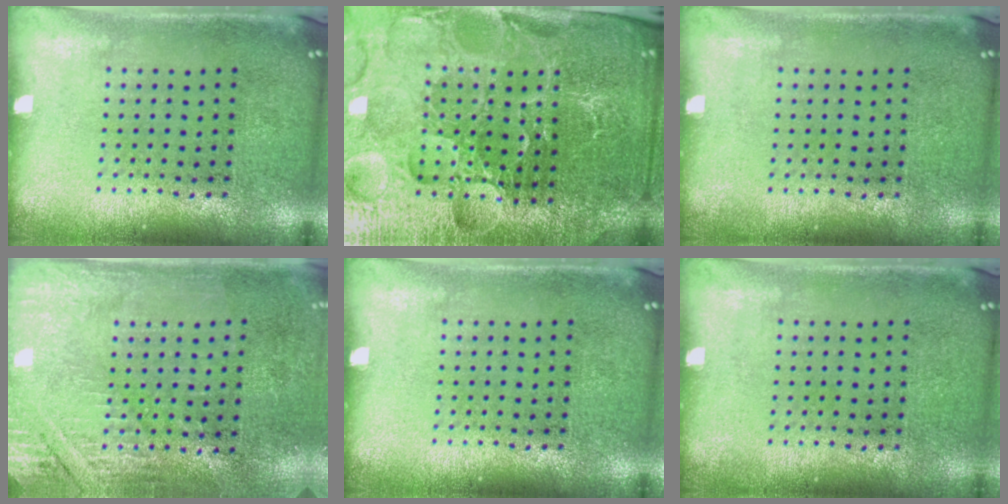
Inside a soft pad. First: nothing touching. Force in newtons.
{"total": 5.0, "press": 4.8, "slide": 1.4}
{"total": 0.0}
{"total": 2.8, "press": 2.6, "slide": 0.9}
{"total": 0.0}
{"total": 0.0}